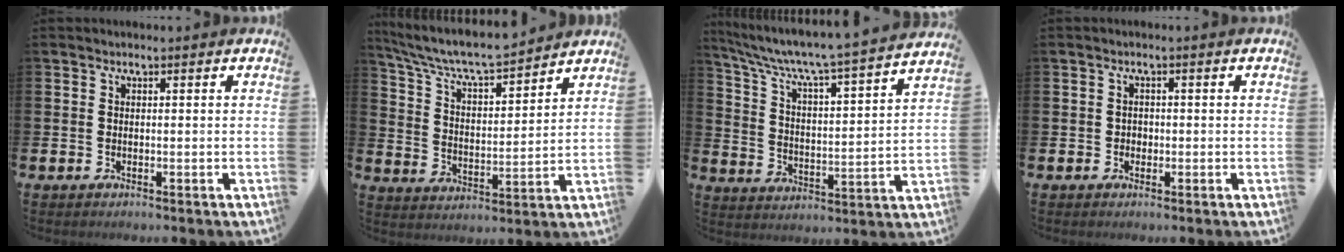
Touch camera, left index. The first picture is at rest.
{"total": 7.4, "force": [7.0, 0.9, 2.2], "torque": [-0.079, -0.050, 0.121]}
{"total": 7.2, "force": [6.6, 0.1, 2.9], "torque": [-0.089, -0.053, 0.105]}
{"total": 1.1, "force": [-0.2, 1.0, 0.3], "torque": [0.000, 0.003, -0.008]}